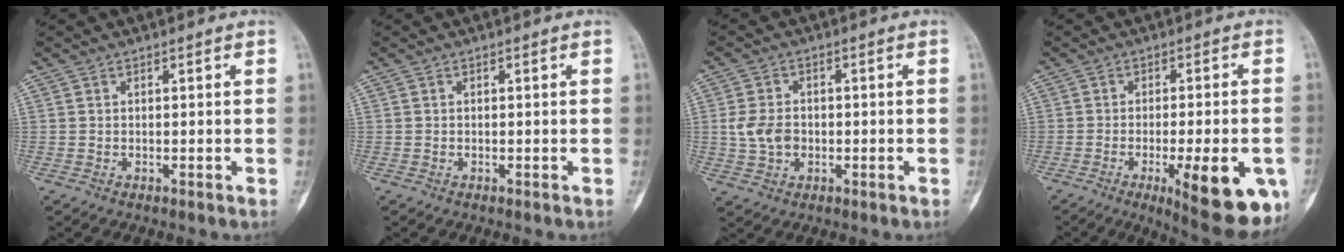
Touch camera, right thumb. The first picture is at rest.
{"total": 0.0}
{"total": 5.6, "force": [-0.5, 4.1, 3.7], "torque": [-0.059, 0.005, -0.008]}
{"total": 16.6, "force": [-6.2, 4.4, 14.8], "torque": [-0.145, -0.002, -0.072]}